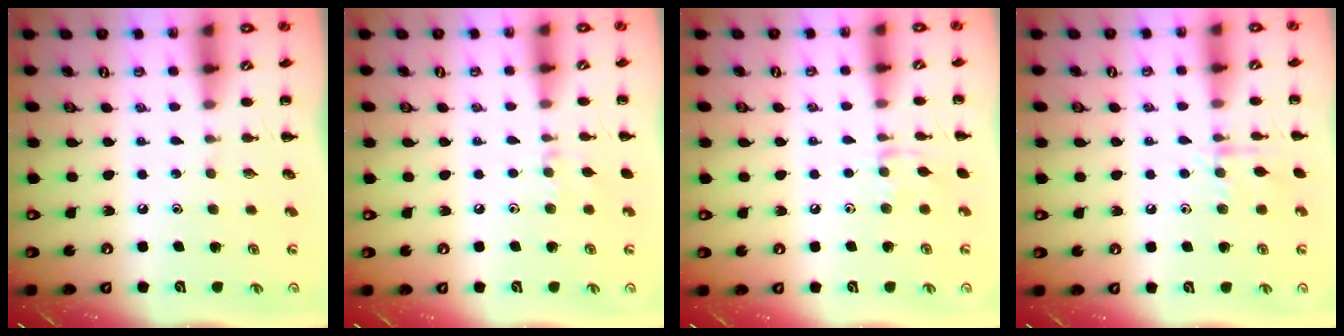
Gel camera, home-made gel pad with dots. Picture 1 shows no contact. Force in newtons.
{"total": 6.0, "press": 5.7, "slide": 1.9}
{"total": 5.7, "press": 5.7, "slide": 0.8}
{"total": 7.4, "press": 7.4, "slide": 1.1}